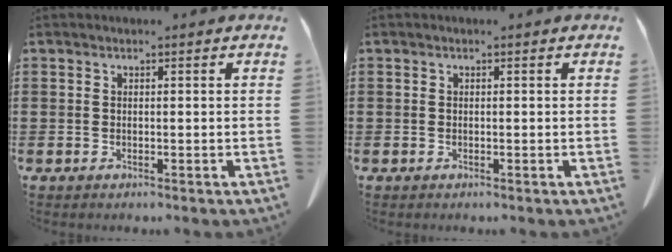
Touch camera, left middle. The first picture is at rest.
{"total": 0.0}